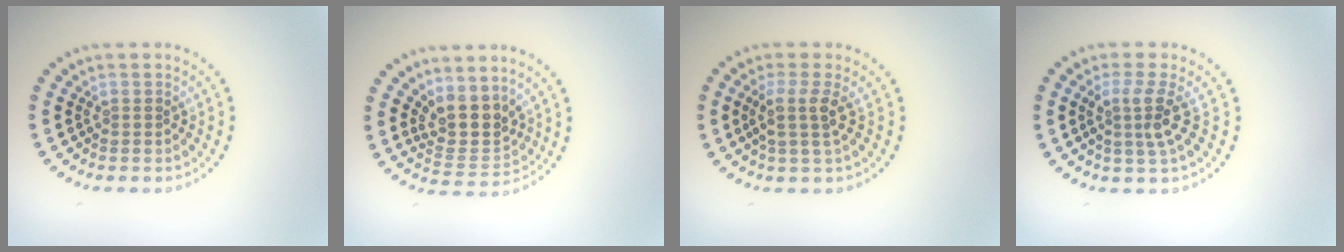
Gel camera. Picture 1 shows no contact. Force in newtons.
{"total": 3.8, "press": 3.0, "slide": 2.4}
{"total": 2.5, "press": 1.9, "slide": 1.6}
{"total": 2.7, "press": 2.0, "slide": 1.9}